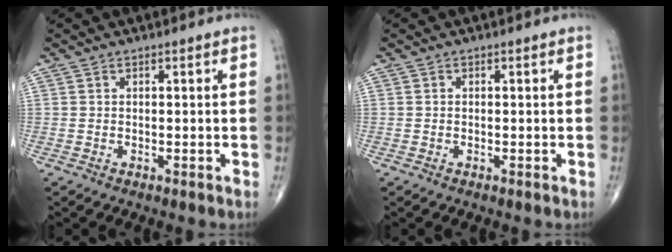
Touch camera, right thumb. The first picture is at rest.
{"total": 0.0}